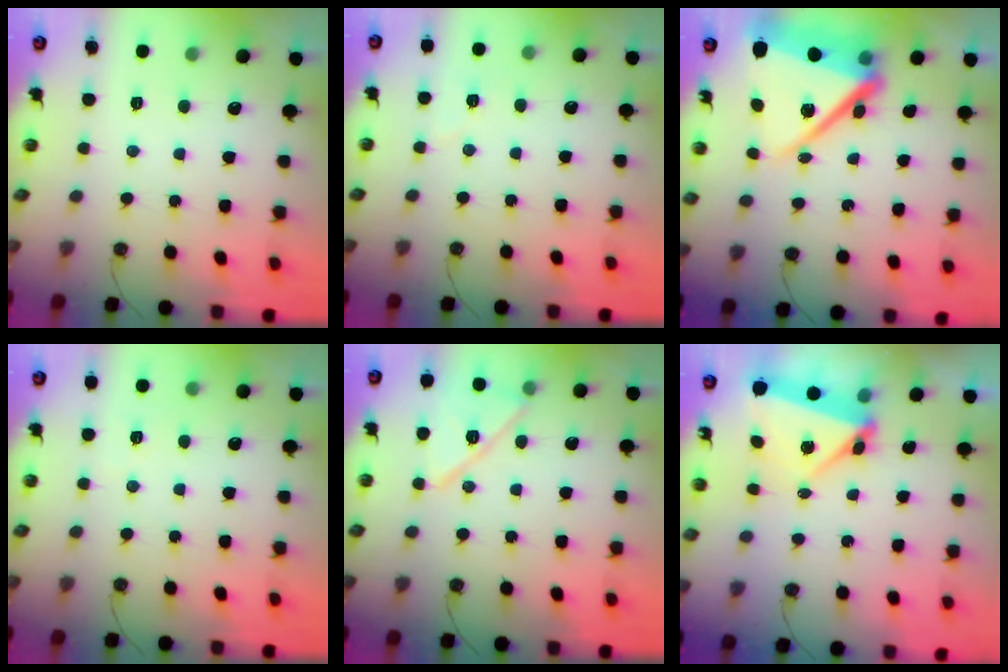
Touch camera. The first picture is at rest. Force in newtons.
{"total": 7.4, "press": 2.8, "slide": 6.9}
{"total": 17.5, "press": 17.4, "slide": 2.2}
{"total": 2.7, "press": 2.5, "slide": 1.0}
{"total": 13.1, "press": 13.1, "slide": 0.6}
{"total": 6.1, "press": 5.2, "slide": 3.2}